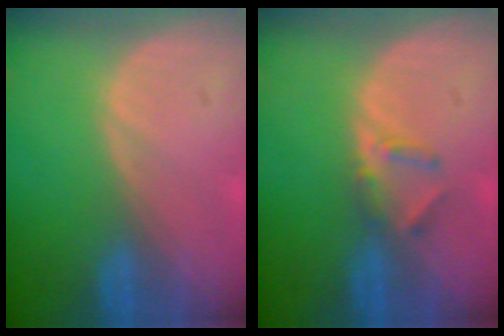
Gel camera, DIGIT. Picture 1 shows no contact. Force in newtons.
{"total": 2.5, "press": 2.3, "slide": 1.0}